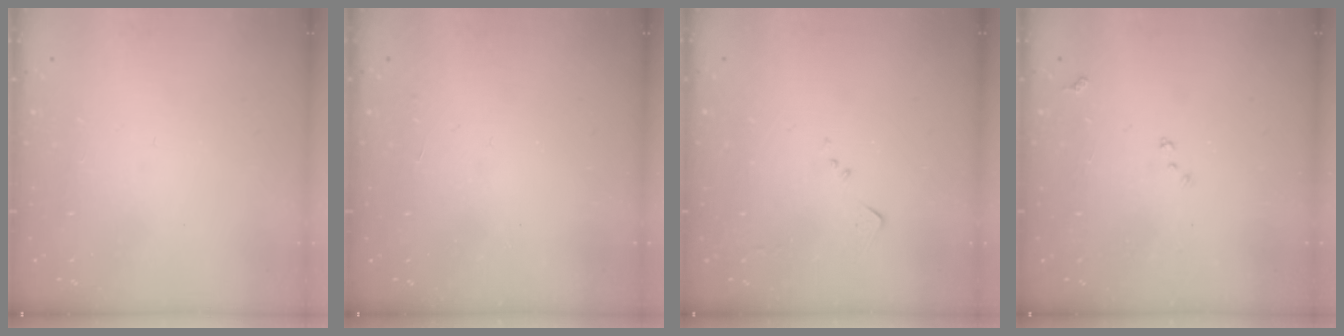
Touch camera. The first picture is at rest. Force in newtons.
{"total": 2.2, "press": 2.2, "slide": 0.4}
{"total": 3.8, "press": 3.7, "slide": 0.5}
{"total": 7.5, "press": 7.5, "slide": 0.7}